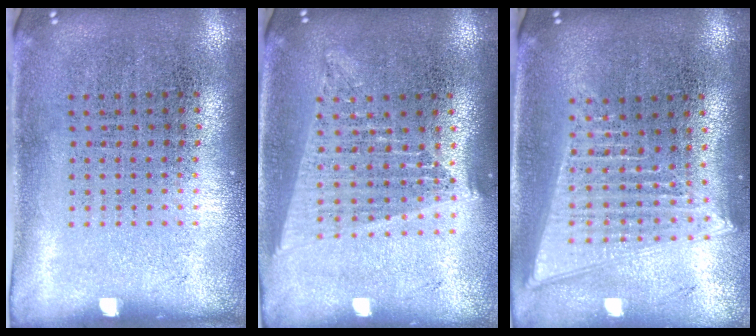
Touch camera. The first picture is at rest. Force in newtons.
{"total": 1.8, "press": 1.6, "slide": 0.8}
{"total": 2.0, "press": 1.7, "slide": 1.1}